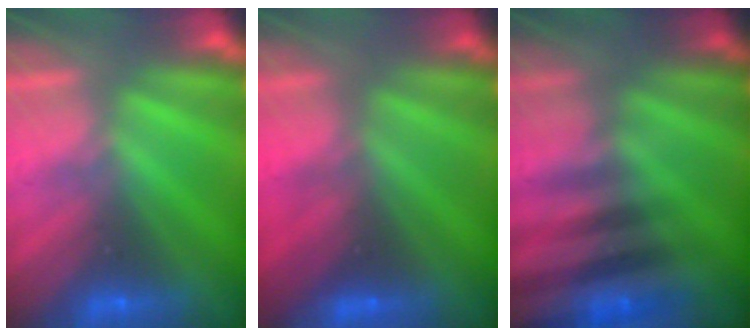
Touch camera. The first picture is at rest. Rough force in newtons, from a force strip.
{"total": 2.0}
{"total": 2.9}